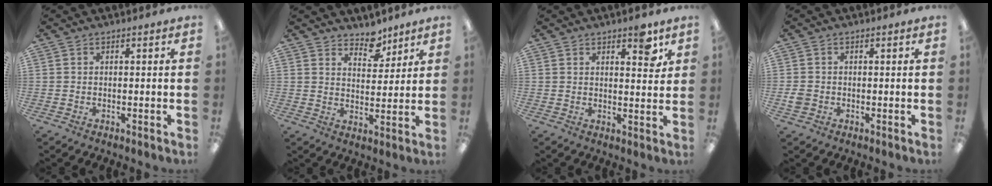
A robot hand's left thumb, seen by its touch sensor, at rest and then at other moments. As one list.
[{"total": 7.1, "force": [6.0, 3.5, 1.9], "torque": [-0.008, -0.042, 0.105]}, {"total": 5.4, "force": [3.6, 2.0, 3.4], "torque": [-0.021, -0.026, 0.052]}, {"total": 2.2, "force": [-0.3, 2.0, 0.9], "torque": [-0.016, 0.005, -0.006]}]